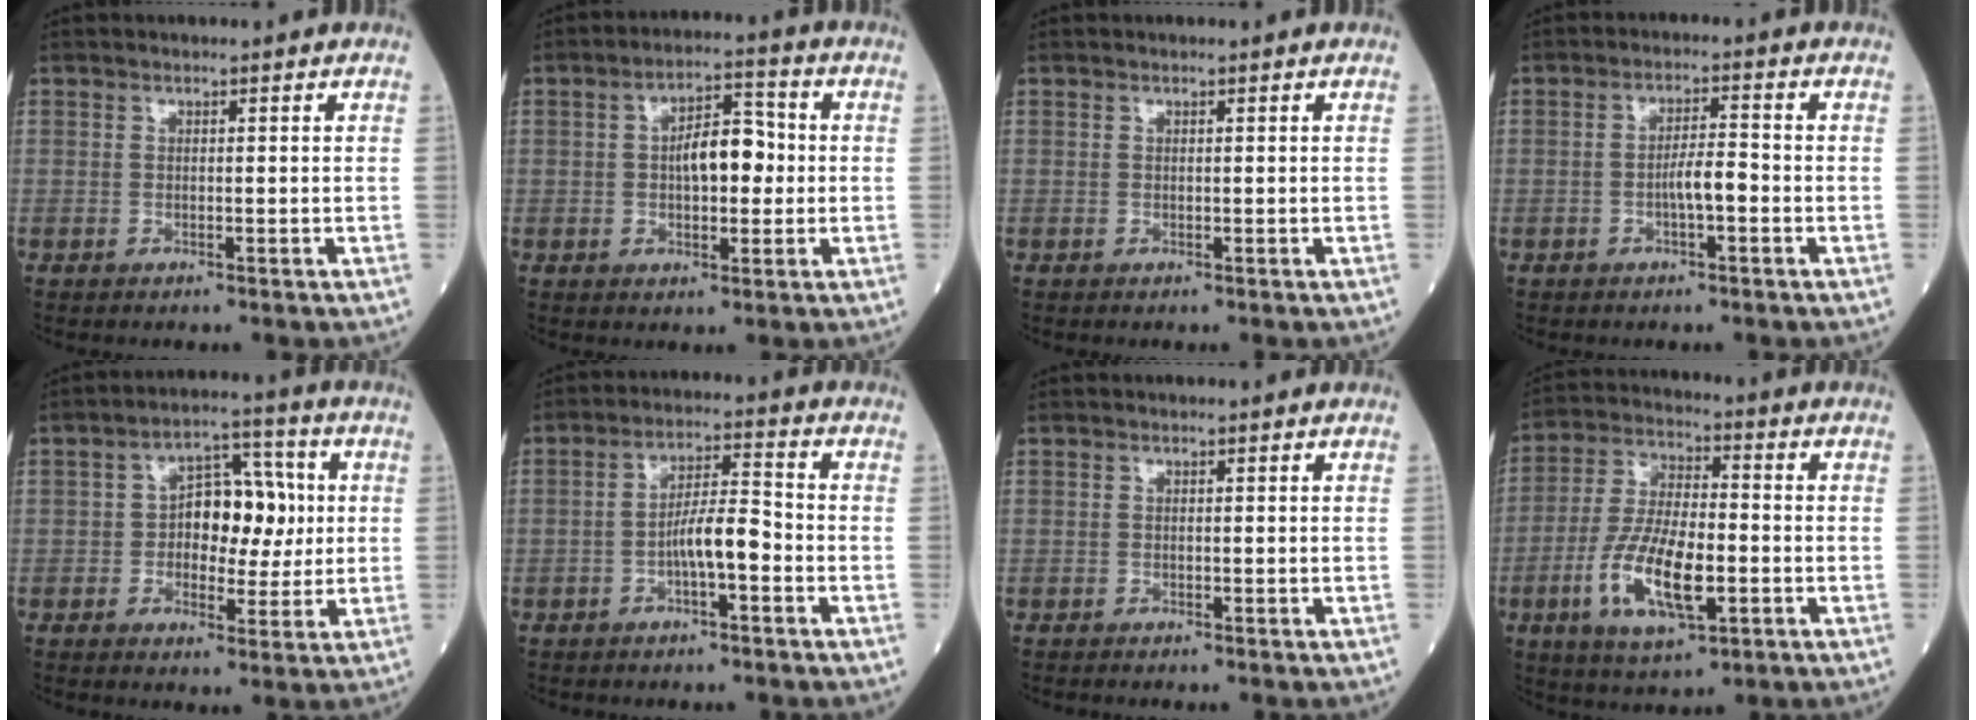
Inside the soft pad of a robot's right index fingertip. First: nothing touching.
{"total": 7.4, "force": [0.1, 3.1, 6.7], "torque": [-0.110, 0.020, -0.001]}
{"total": 0.0}
{"total": 3.7, "force": [-1.2, 0.6, 3.4], "torque": [-0.058, 0.006, -0.021]}
{"total": 9.0, "force": [0.5, 5.0, 7.4], "torque": [-0.107, 0.026, 0.006]}
{"total": 5.9, "force": [-2.1, 1.0, 5.4], "torque": [-0.097, 0.015, -0.037]}
{"total": 0.8, "force": [-0.7, 0.0, 0.3], "torque": [-0.004, 0.000, -0.012]}
{"total": 13.0, "force": [-4.0, 4.1, 11.7], "torque": [-0.236, -0.008, -0.073]}